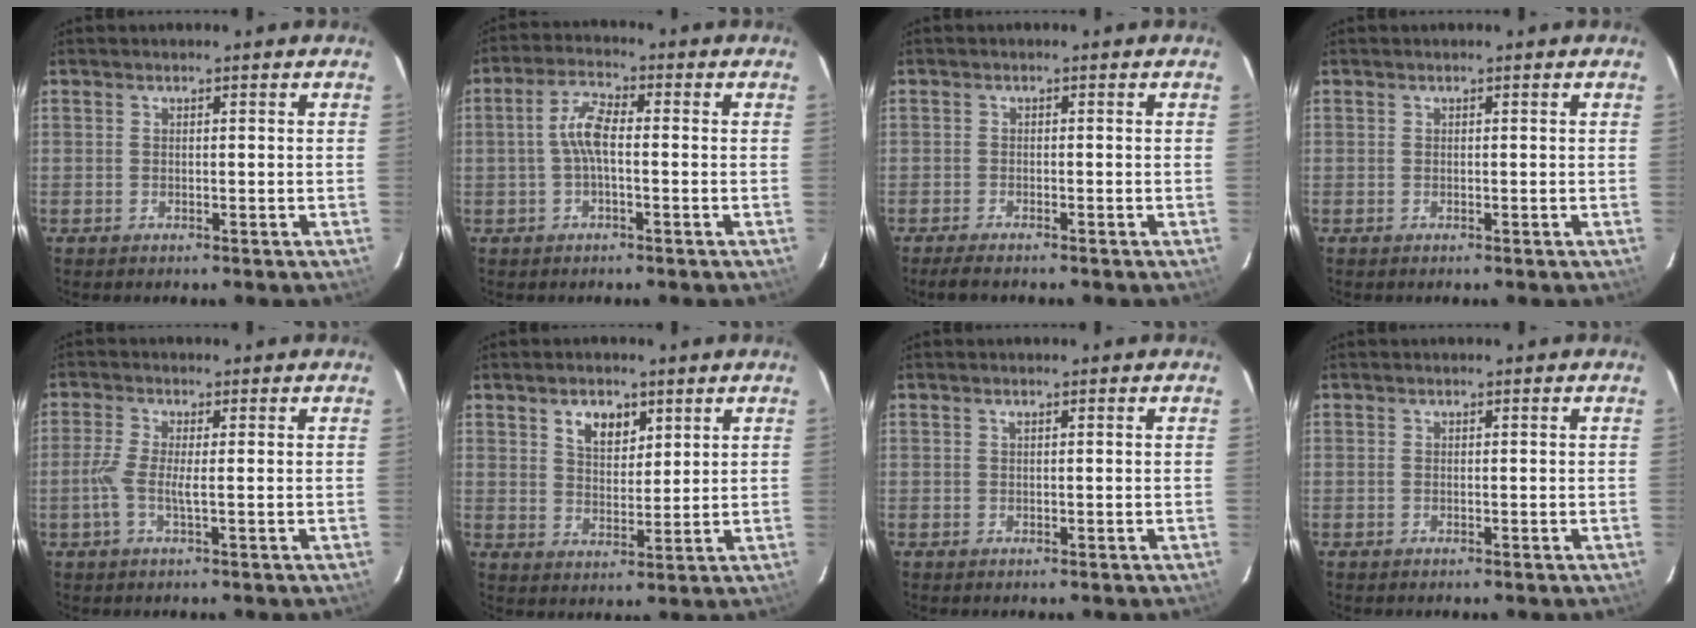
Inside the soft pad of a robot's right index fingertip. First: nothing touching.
{"total": 5.2, "force": [-0.6, 1.6, 4.9], "torque": [-0.105, 0.016, -0.013]}
{"total": 3.2, "force": [-2.8, 0.2, 1.5], "torque": [-0.040, -0.011, -0.049]}
{"total": 0.0}
{"total": 3.8, "force": [-0.8, 0.2, 3.7], "torque": [-0.088, 0.001, -0.020]}
{"total": 5.8, "force": [3.2, 3.4, 3.4], "torque": [-0.054, 0.005, 0.060]}
{"total": 0.0}
{"total": 0.0}